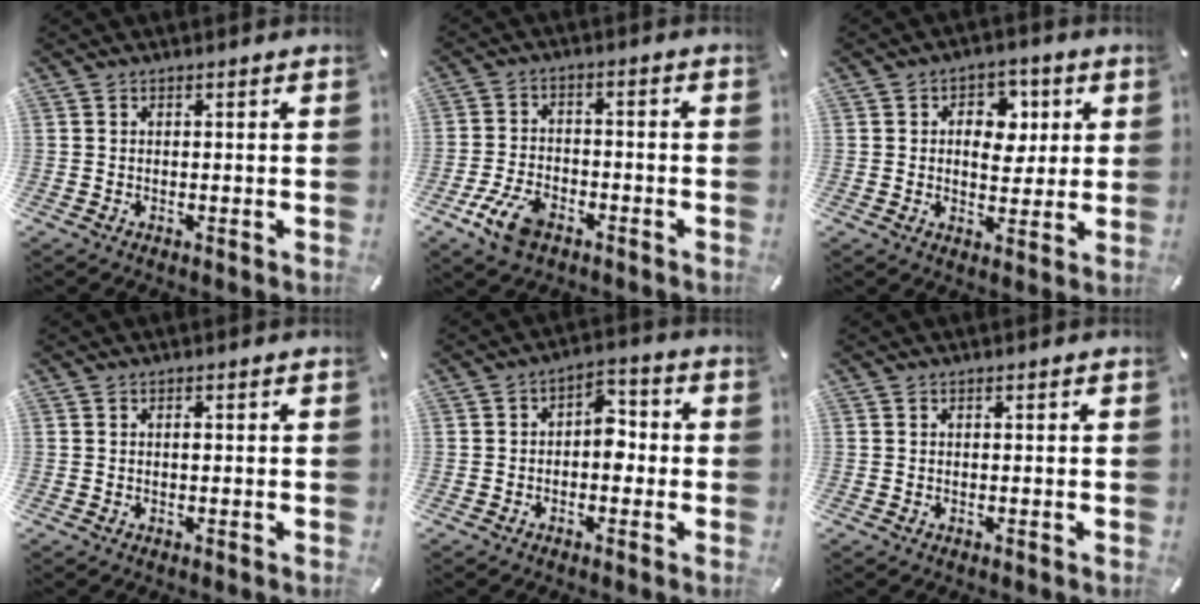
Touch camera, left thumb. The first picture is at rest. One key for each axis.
{"total": 8.8, "fx": -5.0, "fy": 4.8, "fz": 5.3, "tx": -0.116, "ty": 0.017, "tz": -0.093}
{"total": 8.2, "fx": 1.5, "fy": 6.2, "fz": 5.1, "tx": -0.056, "ty": -0.004, "tz": 0.018}
{"total": 0.6, "fx": 0.0, "fy": 0.3, "fz": 0.5, "tx": -0.011, "ty": -0.002, "tz": 0.000}
{"total": 6.5, "fx": -1.0, "fy": 4.2, "fz": 4.9, "tx": -0.064, "ty": 0.011, "tz": -0.024}
{"total": 0.0}